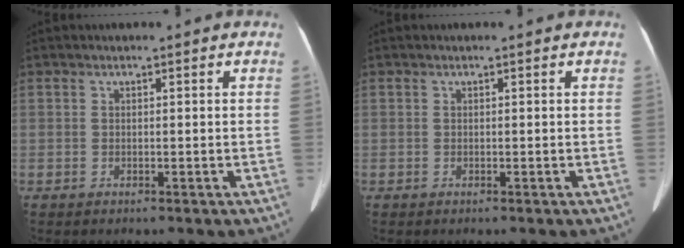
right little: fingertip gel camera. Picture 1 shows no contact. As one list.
[{"total": 0.0}]